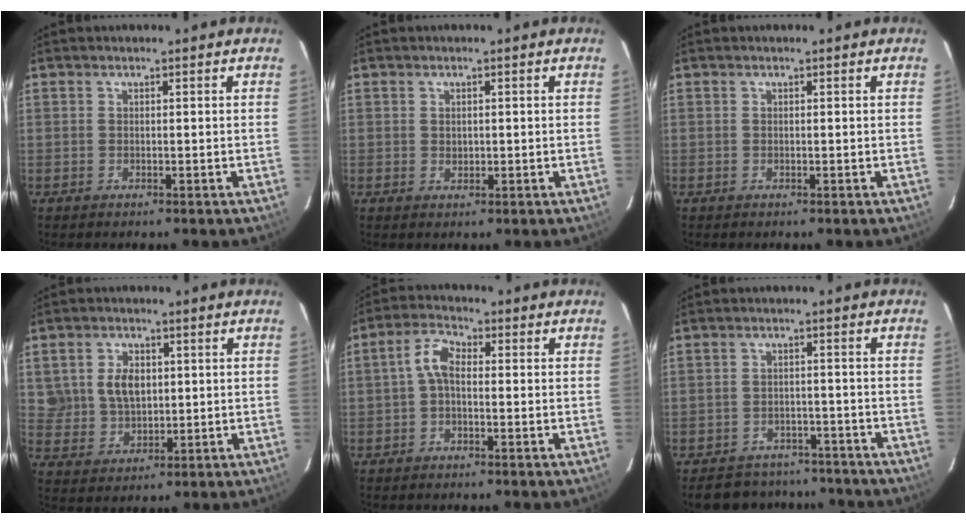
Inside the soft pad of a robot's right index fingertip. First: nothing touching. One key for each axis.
{"total": 1.2, "fx": 0.2, "fy": 1.0, "fz": 0.5, "tx": -0.005, "ty": 0.001, "tz": 0.006}
{"total": 0.0}
{"total": 6.9, "fx": 1.7, "fy": 5.4, "fz": 3.9, "tx": -0.080, "ty": 0.011, "tz": 0.042}
{"total": 4.0, "fx": -0.5, "fy": 2.2, "fz": 3.4, "tx": -0.072, "ty": 0.017, "tz": -0.013}
{"total": 12.1, "fx": -10.4, "fy": 5.5, "fz": 2.9, "tx": -0.072, "ty": 0.018, "tz": -0.129}